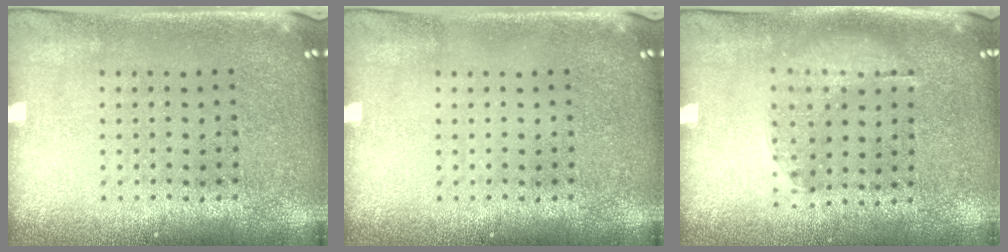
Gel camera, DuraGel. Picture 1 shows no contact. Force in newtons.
{"total": 0.0}
{"total": 1.1, "press": 0.8, "slide": 0.8}